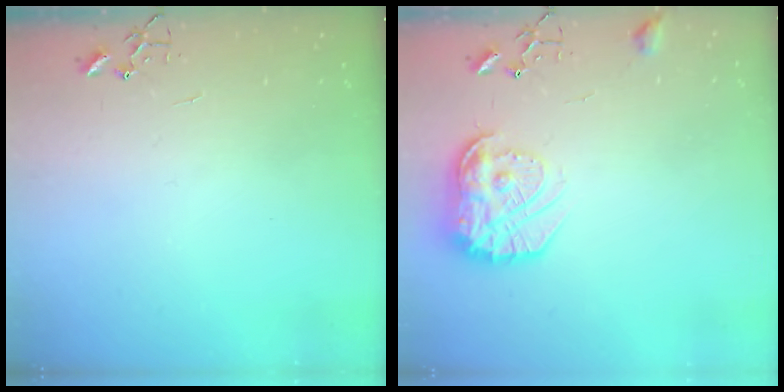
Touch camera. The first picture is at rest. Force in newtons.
{"total": 16.2, "press": 16.2, "slide": 1.2}